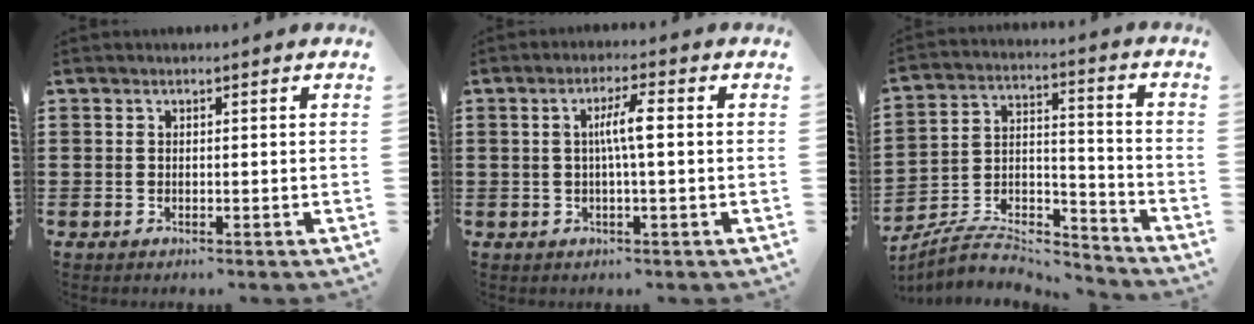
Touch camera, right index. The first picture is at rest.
{"total": 4.1, "force": [0.1, 0.3, 4.0], "torque": [-0.075, 0.002, -0.004]}
{"total": 7.3, "force": [-6.8, 1.8, 1.9], "torque": [-0.032, 0.008, -0.133]}